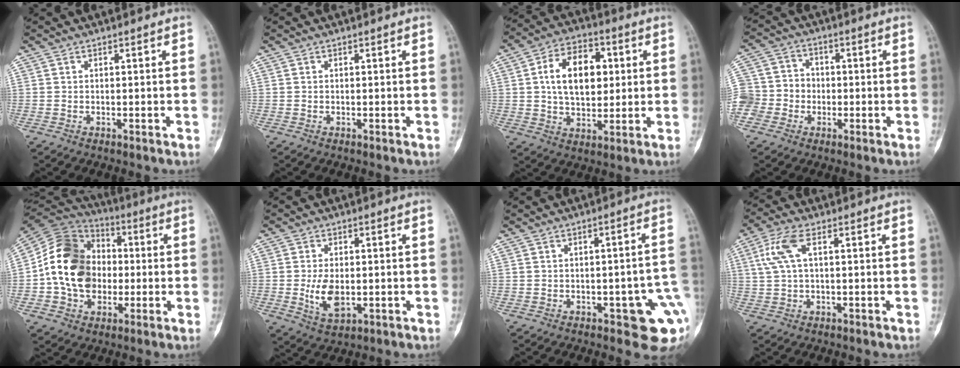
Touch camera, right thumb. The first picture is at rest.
{"total": 0.0}
{"total": 13.9, "force": [2.5, 8.8, 10.5], "torque": [-0.143, 0.006, 0.036]}
{"total": 9.8, "force": [-2.1, 9.1, 2.8], "torque": [-0.043, 0.032, -0.040]}
{"total": 18.4, "force": [-0.8, 14.3, 11.6], "torque": [-0.178, 0.025, -0.019]}
{"total": 6.4, "force": [-0.6, 3.7, 5.2], "torque": [-0.090, -0.010, -0.003]}
{"total": 10.6, "force": [-2.9, 3.9, 9.4], "torque": [-0.087, 0.013, -0.028]}
{"total": 6.0, "force": [1.8, 2.1, 5.3], "torque": [-0.139, 0.017, 0.038]}